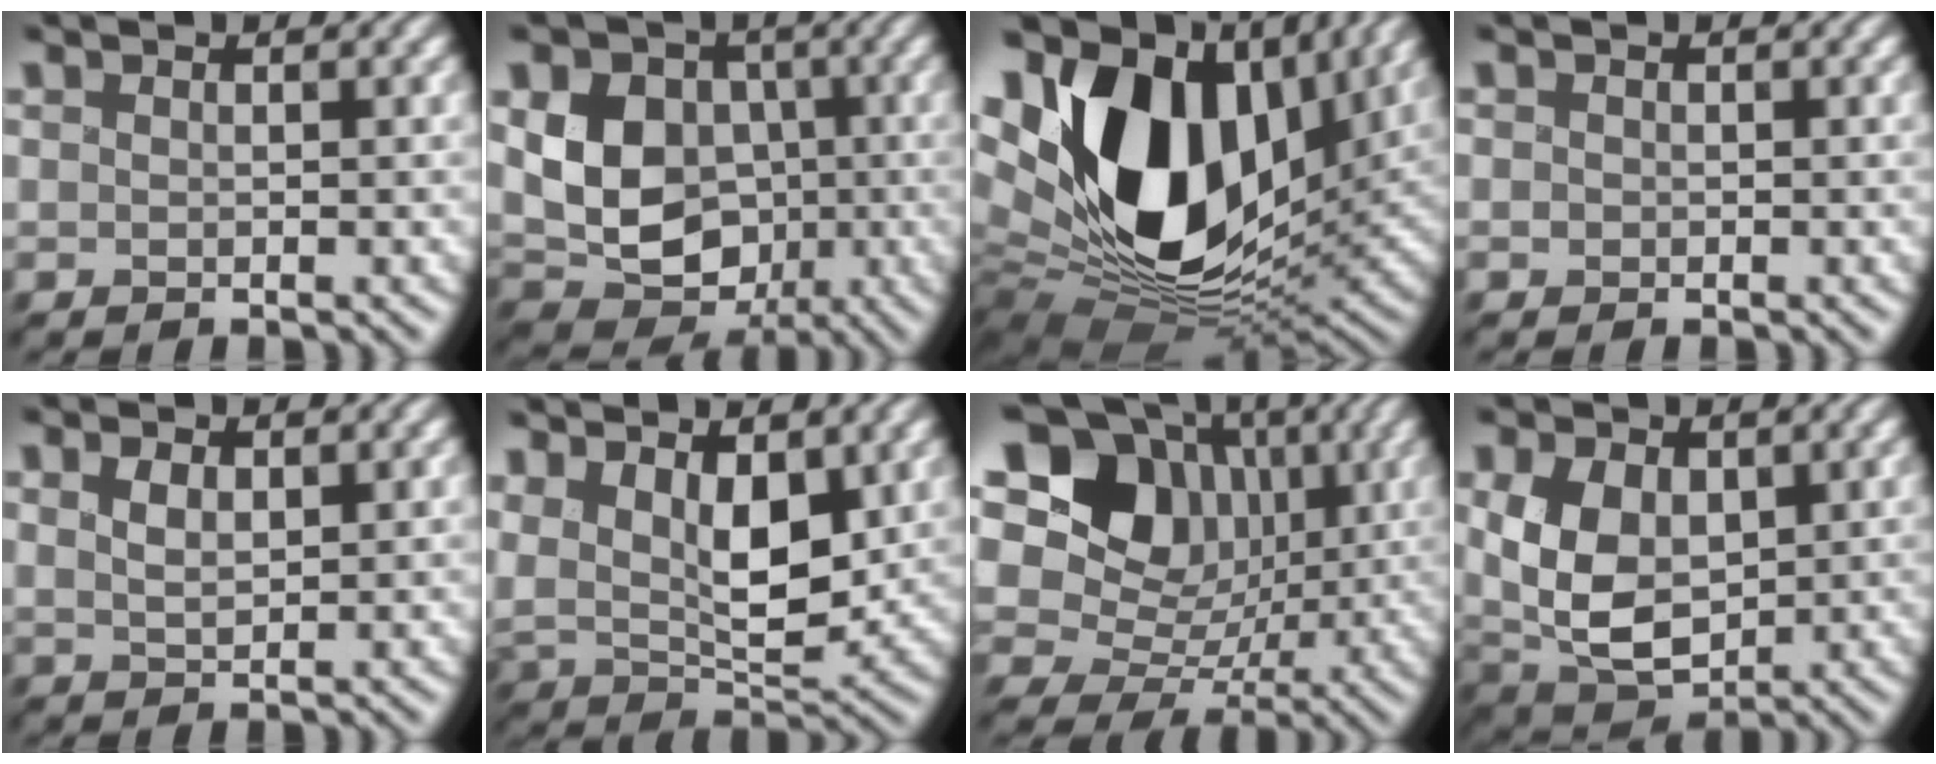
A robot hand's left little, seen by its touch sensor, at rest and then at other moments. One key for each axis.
{"total": 11.5, "fx": 0.3, "fy": 9.4, "fz": 6.6, "tx": -0.114, "ty": 0.021, "tz": -0.025}
{"total": 18.6, "fx": 3.0, "fy": 12.4, "fz": 13.6, "tx": -0.276, "ty": -0.016, "tz": 0.063}
{"total": 0.6, "fx": -0.3, "fy": 0.5, "fz": 0.1, "tx": 0.002, "ty": -0.002, "tz": -0.007}
{"total": 1.6, "fx": 0.6, "fy": 0.7, "fz": 1.3, "tx": -0.027, "ty": -0.002, "tz": 0.013}
{"total": 9.4, "fx": 3.4, "fy": 5.0, "fz": 7.2, "tx": -0.130, "ty": 0.000, "tz": 0.051}
{"total": 17.7, "fx": 4.5, "fy": 14.8, "fz": 8.6, "tx": -0.189, "ty": 0.046, "tz": 0.055}
{"total": 7.0, "fx": 0.7, "fy": 4.6, "fz": 5.2, "tx": -0.120, "ty": -0.010, "tz": 0.012}